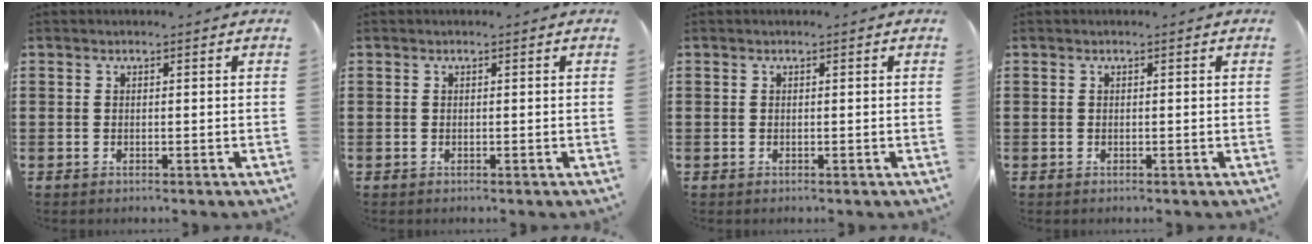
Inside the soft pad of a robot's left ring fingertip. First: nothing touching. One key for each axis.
{"total": 0.0}
{"total": 0.0}
{"total": 0.0}